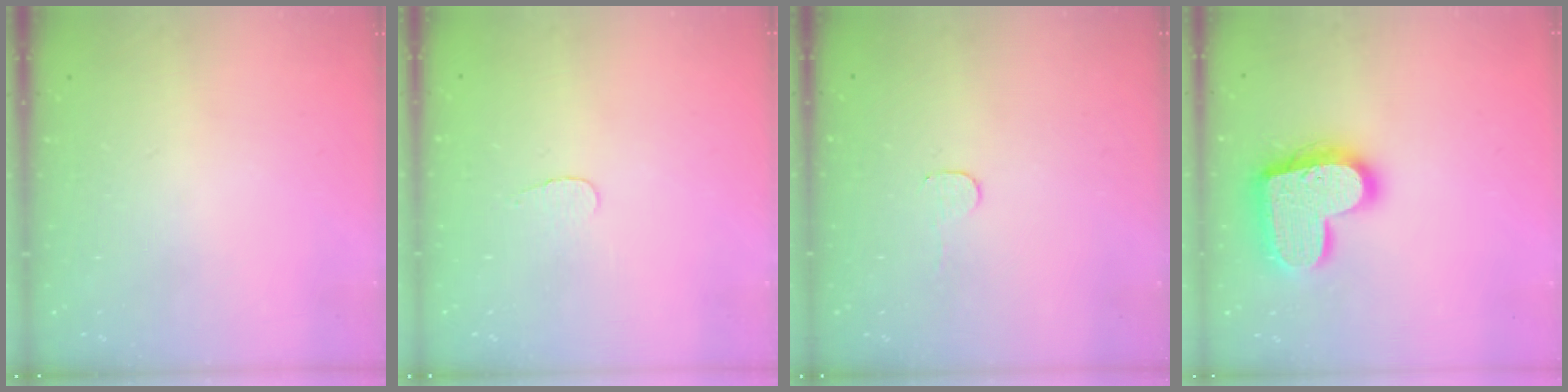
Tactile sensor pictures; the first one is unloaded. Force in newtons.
{"total": 2.8, "press": 2.8, "slide": 0.3}
{"total": 2.8, "press": 2.8, "slide": 0.2}
{"total": 20.0, "press": 20.0, "slide": 1.2}